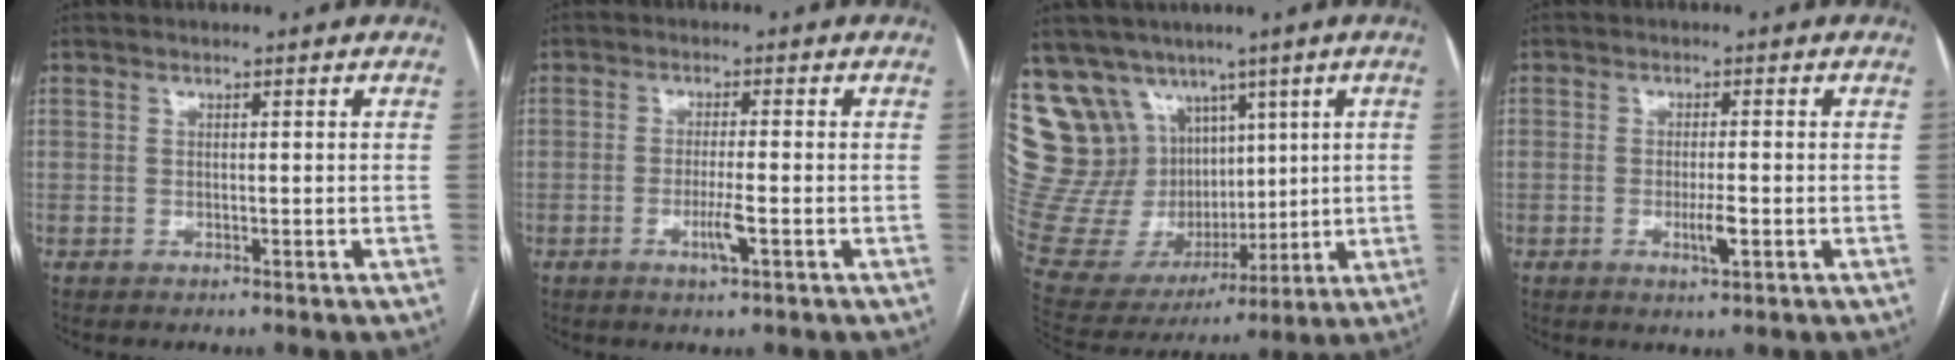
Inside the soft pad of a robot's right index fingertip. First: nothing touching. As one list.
[{"total": 3.5, "force": [-1.4, 0.0, 3.2], "torque": [-0.062, -0.006, -0.026]}, {"total": 21.9, "force": [11.3, 16.5, 9.0], "torque": [-0.203, 0.064, 0.239]}, {"total": 3.0, "force": [-1.0, 0.4, 2.9], "torque": [-0.052, -0.004, -0.015]}]